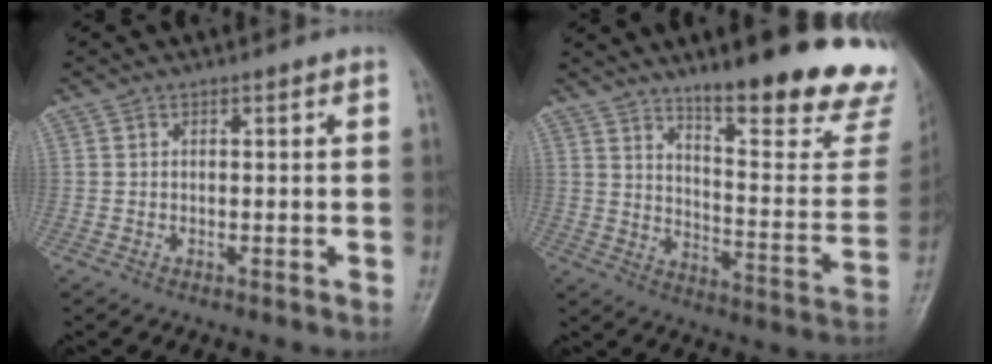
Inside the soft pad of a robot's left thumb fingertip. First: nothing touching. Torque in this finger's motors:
{"motor_torque": [1.53, 1.48, 1.41, -1.36, 0.08]}